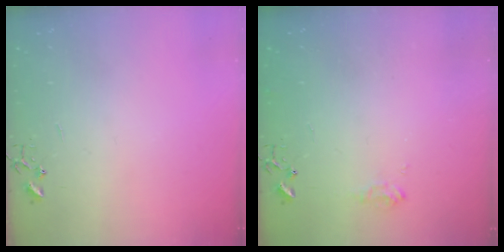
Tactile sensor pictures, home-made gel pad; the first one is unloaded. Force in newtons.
{"total": 7.4, "press": 7.3, "slide": 0.9}